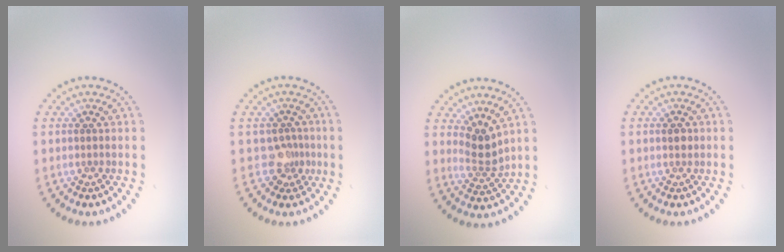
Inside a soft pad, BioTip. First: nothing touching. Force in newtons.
{"total": 2.0, "press": 1.5, "slide": 1.3}
{"total": 2.5, "press": 1.8, "slide": 1.7}
{"total": 1.0, "press": 1.0, "slide": 0.3}